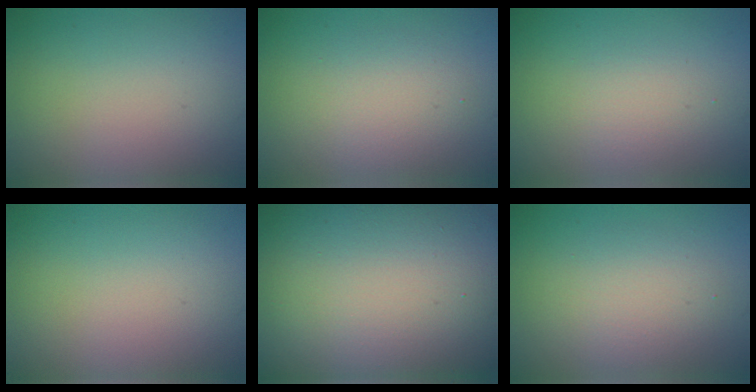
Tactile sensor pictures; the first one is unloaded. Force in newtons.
{"total": 3.4, "press": 3.3, "slide": 0.3}
{"total": 1.9, "press": 1.9, "slide": 0.1}
{"total": 0.0}
{"total": 27.0, "press": 26.9, "slide": 1.7}
{"total": 3.3, "press": 3.3, "slide": 0.1}